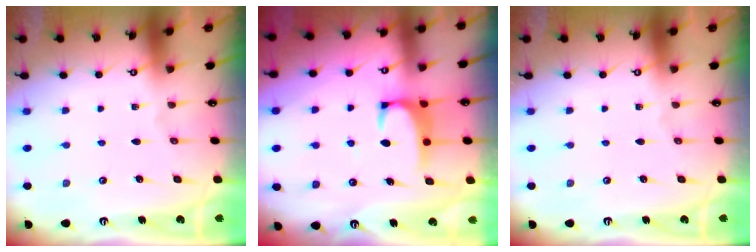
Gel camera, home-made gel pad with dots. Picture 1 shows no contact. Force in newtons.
{"total": 1.9, "press": 1.8, "slide": 0.3}
{"total": 0.0}